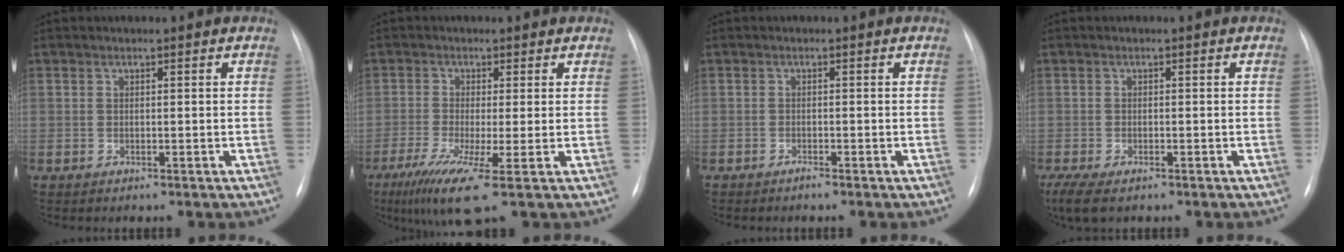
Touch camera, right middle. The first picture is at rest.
{"total": 7.4, "force": [-3.3, 0.0, 6.7], "torque": [-0.122, -0.028, -0.057]}
{"total": 0.6, "force": [-0.5, -0.1, 0.2], "torque": [-0.005, -0.003, -0.007]}
{"total": 5.8, "force": [-4.0, 2.4, 3.5], "torque": [-0.069, -0.016, -0.063]}